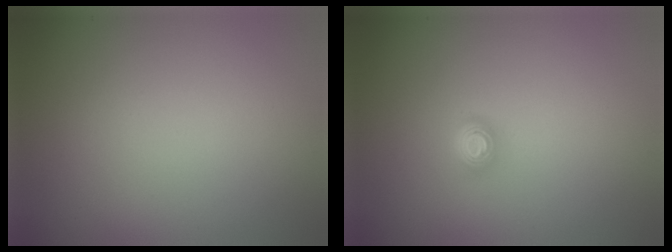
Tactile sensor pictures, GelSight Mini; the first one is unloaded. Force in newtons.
{"total": 1.6, "press": 1.2, "slide": 1.0}